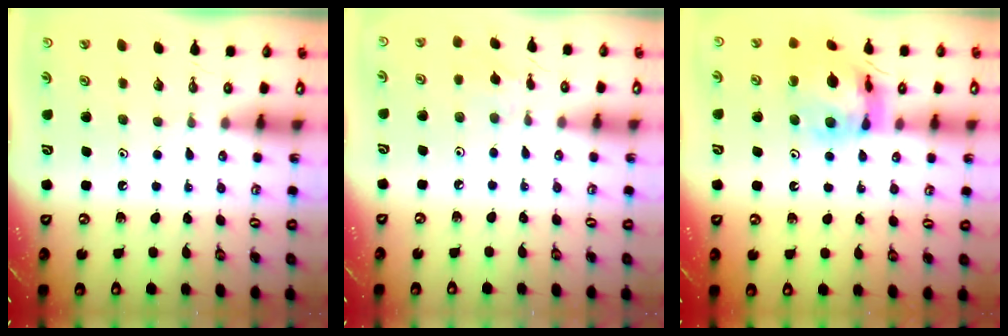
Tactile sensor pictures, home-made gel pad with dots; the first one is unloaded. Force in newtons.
{"total": 3.5, "press": 3.4, "slide": 0.6}
{"total": 13.9, "press": 13.8, "slide": 1.5}